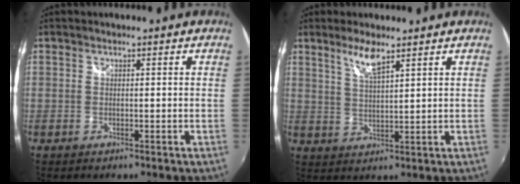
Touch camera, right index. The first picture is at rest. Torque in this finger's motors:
{"motor_torque": [0.45, 0.33, 0.11, 0.07]}